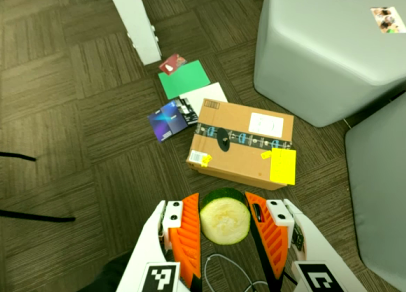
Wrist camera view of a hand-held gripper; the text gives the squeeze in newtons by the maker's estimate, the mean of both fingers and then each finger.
{"total": 10.3, "left": 10.7, "right": 9.9}